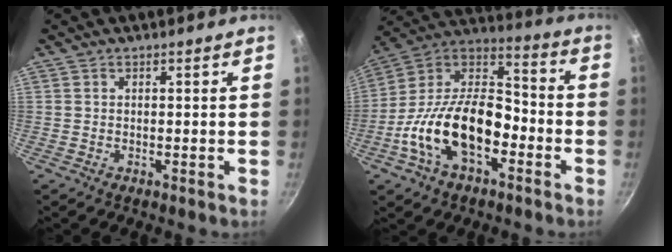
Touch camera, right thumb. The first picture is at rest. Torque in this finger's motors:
{"motor_torque": [0.05, 1.45, 1.38, -1.39, 0.66]}